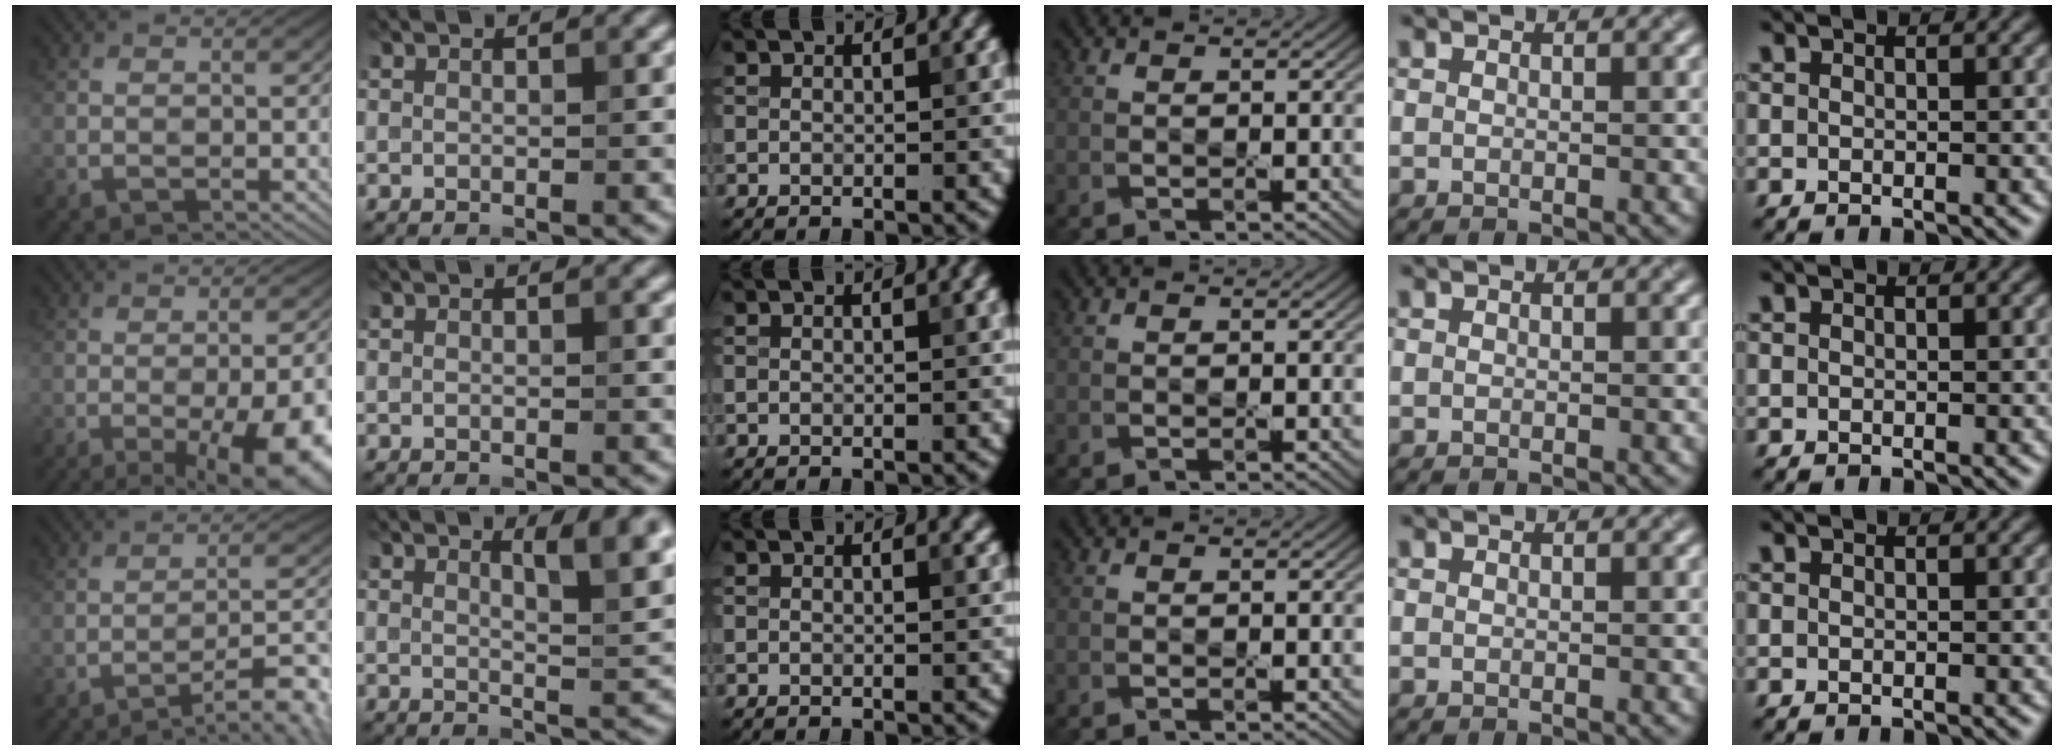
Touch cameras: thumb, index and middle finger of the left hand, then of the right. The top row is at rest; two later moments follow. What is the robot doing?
{"motion": "press", "object": "syringe"}